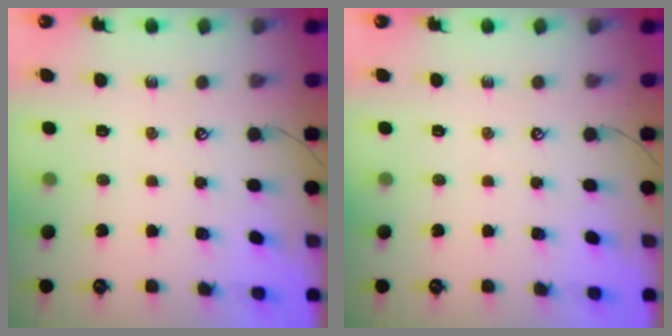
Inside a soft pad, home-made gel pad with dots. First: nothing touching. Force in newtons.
{"total": 0.0}